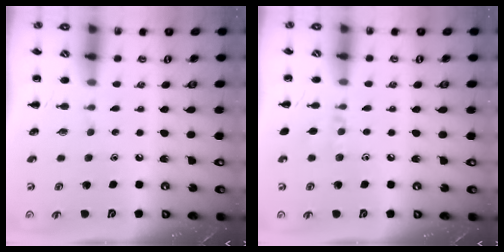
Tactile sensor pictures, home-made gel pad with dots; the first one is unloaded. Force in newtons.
{"total": 5.9, "press": 5.6, "slide": 1.8}